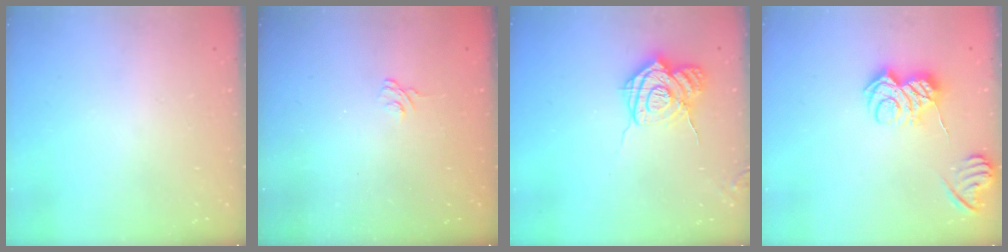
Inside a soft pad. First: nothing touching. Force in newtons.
{"total": 2.5, "press": 2.1, "slide": 1.3}
{"total": 13.5, "press": 13.4, "slide": 1.4}
{"total": 8.6, "press": 8.5, "slide": 0.9}